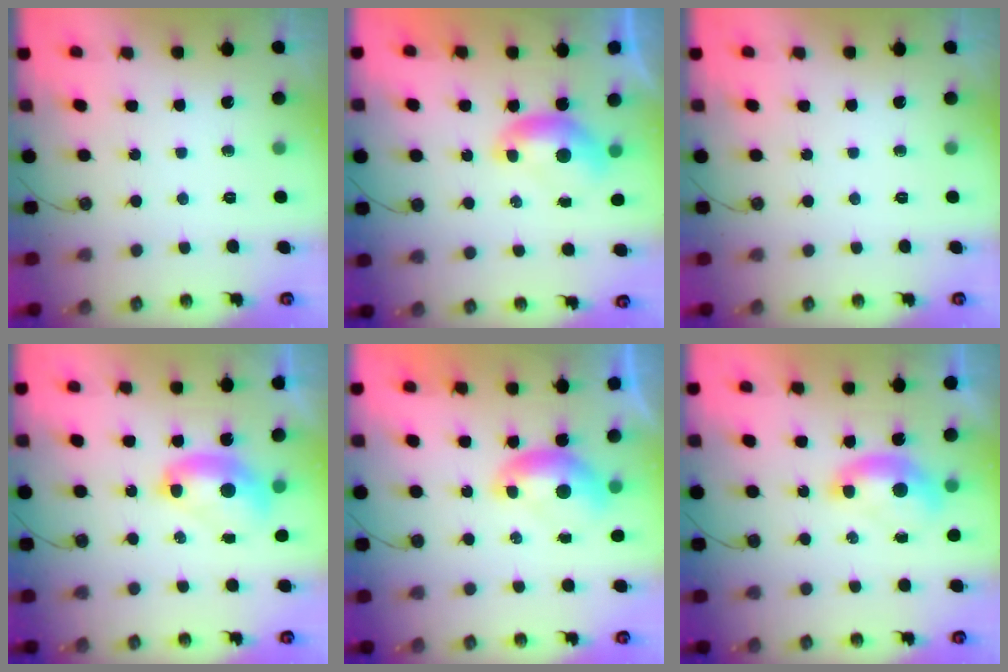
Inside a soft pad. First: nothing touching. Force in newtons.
{"total": 0.0}
{"total": 0.0}
{"total": 2.7, "press": 2.7, "slide": 0.1}
{"total": 0.0}
{"total": 1.3, "press": 1.2, "slide": 0.5}